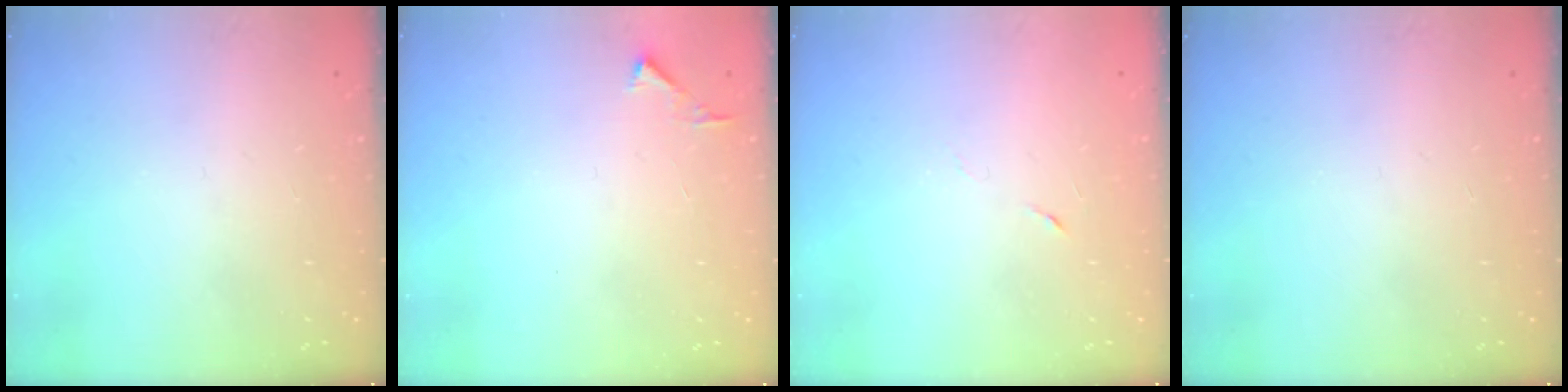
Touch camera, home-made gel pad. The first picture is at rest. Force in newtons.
{"total": 2.8, "press": 2.8, "slide": 0.3}
{"total": 2.9, "press": 2.7, "slide": 1.0}
{"total": 0.0}